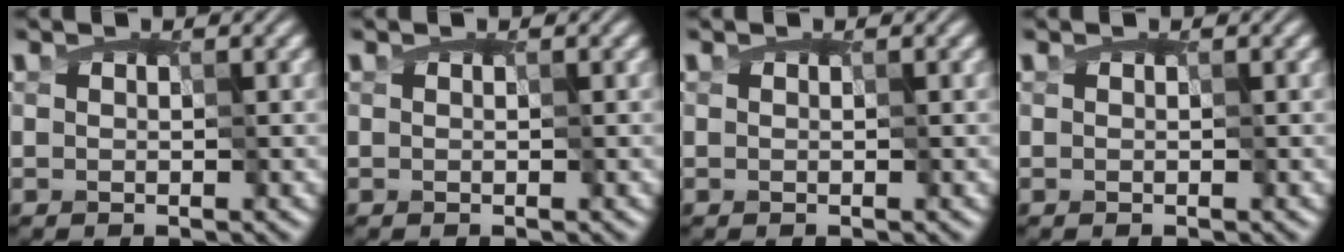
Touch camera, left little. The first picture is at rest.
{"total": 0.0}
{"total": 0.0}
{"total": 0.0}